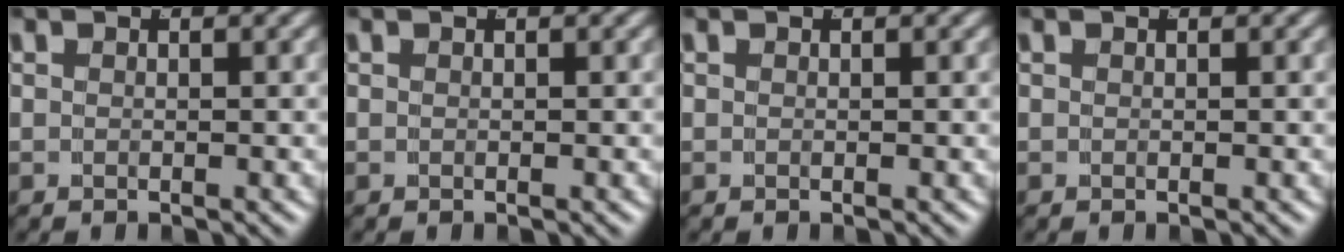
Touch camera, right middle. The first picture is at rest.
{"total": 0.0}
{"total": 0.0}
{"total": 0.0}